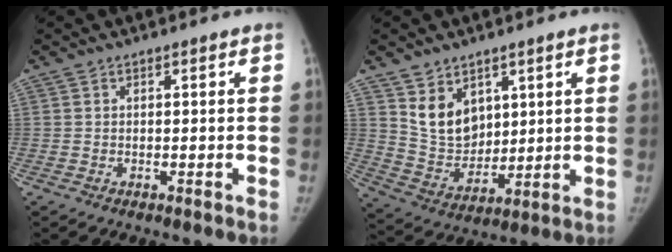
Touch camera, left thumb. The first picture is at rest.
{"total": 10.2, "force": [5.1, 7.4, 5.0], "torque": [-0.055, -0.041, 0.113]}